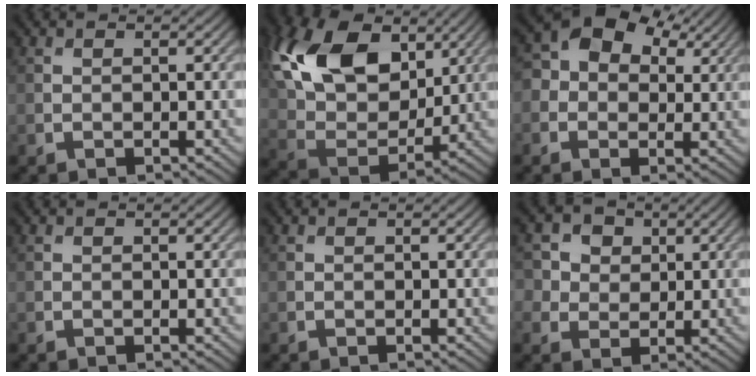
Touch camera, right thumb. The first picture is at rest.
{"total": 15.9, "force": [6.9, 9.8, 10.4], "torque": [-0.235, 0.018, 0.125]}
{"total": 8.1, "force": [1.9, 6.4, 4.7], "torque": [-0.100, 0.010, 0.014]}
{"total": 0.0}
{"total": 0.0}
{"total": 5.6, "force": [1.8, 4.9, 1.9], "torque": [-0.068, 0.006, 0.029]}